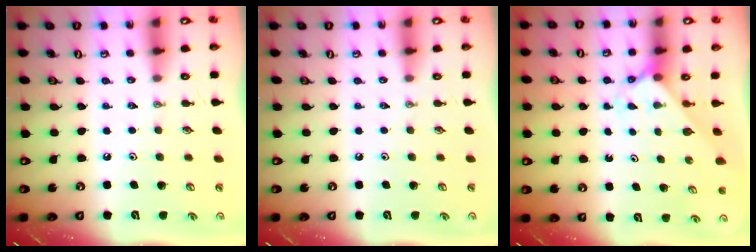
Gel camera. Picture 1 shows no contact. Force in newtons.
{"total": 0.0}
{"total": 2.3, "press": 2.3, "slide": 0.1}